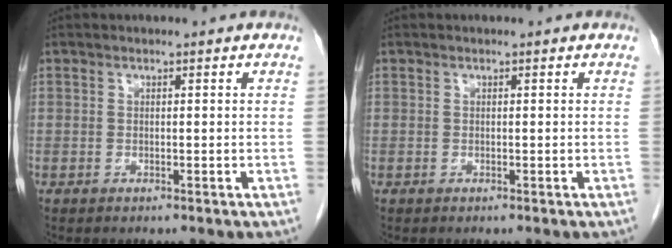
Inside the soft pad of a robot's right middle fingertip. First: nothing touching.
{"total": 0.0}